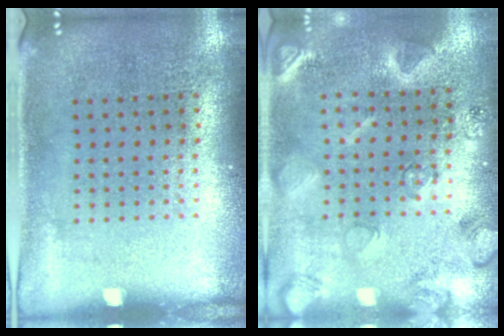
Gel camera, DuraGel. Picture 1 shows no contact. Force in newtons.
{"total": 2.3, "press": 2.3, "slide": 0.1}